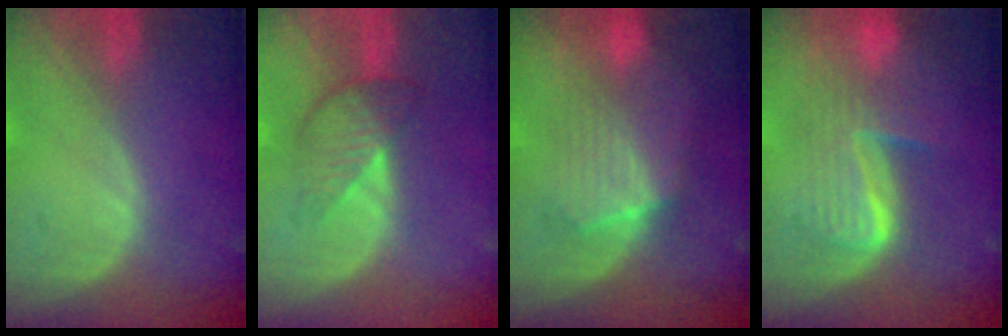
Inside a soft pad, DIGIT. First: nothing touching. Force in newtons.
{"total": 4.6, "press": 4.6, "slide": 0.1}
{"total": 6.9, "press": 6.9, "slide": 1.1}
{"total": 7.3, "press": 7.3, "slide": 0.2}